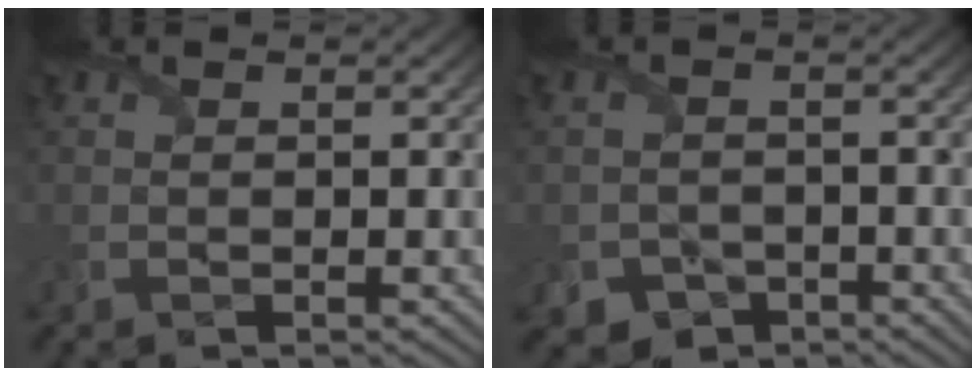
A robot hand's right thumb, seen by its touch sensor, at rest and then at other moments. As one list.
[{"total": 3.0, "force": [-2.1, 2.2, 0.4], "torque": [-0.004, -0.009, -0.037]}]